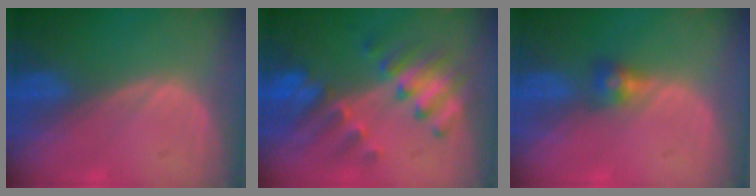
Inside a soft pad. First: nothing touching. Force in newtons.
{"total": 8.0, "press": 7.8, "slide": 1.3}
{"total": 2.7, "press": 2.5, "slide": 0.9}